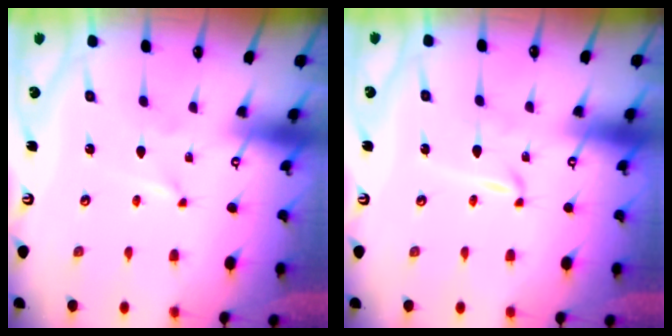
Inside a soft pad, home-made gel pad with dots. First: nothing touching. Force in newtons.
{"total": 2.9, "press": 2.9, "slide": 0.2}